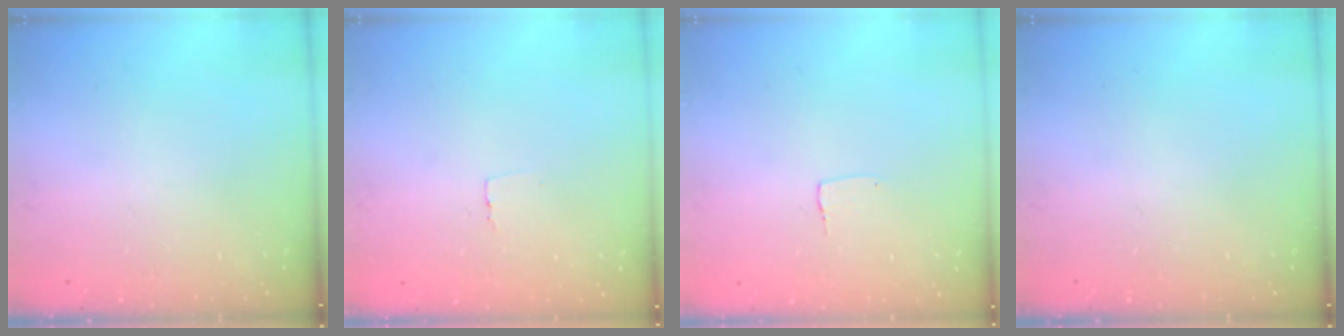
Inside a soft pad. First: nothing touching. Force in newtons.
{"total": 2.3, "press": 2.3, "slide": 0.1}
{"total": 3.3, "press": 3.3, "slide": 0.1}
{"total": 0.0}